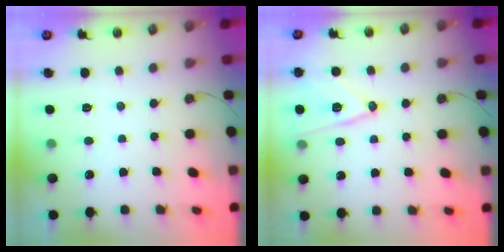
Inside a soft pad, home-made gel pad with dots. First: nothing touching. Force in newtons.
{"total": 12.8, "press": 12.8, "slide": 0.5}